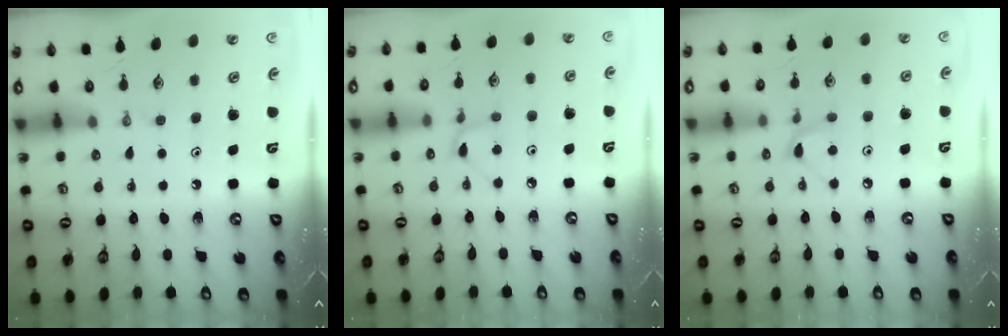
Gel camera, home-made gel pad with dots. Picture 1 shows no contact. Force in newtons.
{"total": 3.1, "press": 3.0, "slide": 0.4}
{"total": 5.6, "press": 5.6, "slide": 0.6}